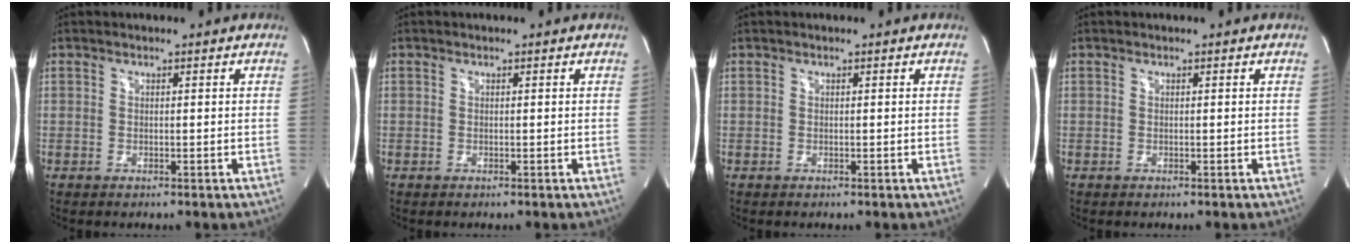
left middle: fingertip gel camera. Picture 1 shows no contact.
{"total": 0.0}
{"total": 0.0}
{"total": 0.0}